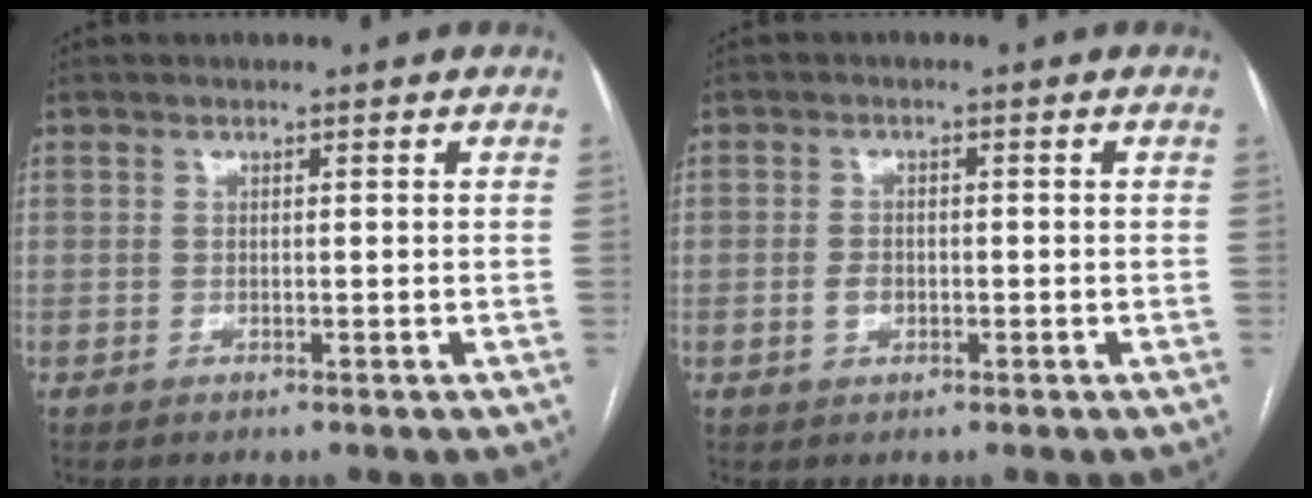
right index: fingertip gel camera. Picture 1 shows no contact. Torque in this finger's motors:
{"motor_torque": [0.10, -0.01, 0.01, 0.00]}